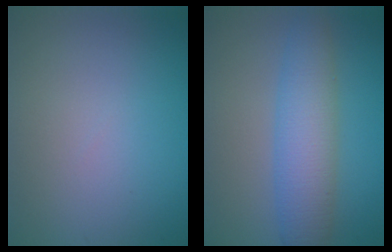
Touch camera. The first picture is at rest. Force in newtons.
{"total": 5.1, "press": 5.1, "slide": 0.2}